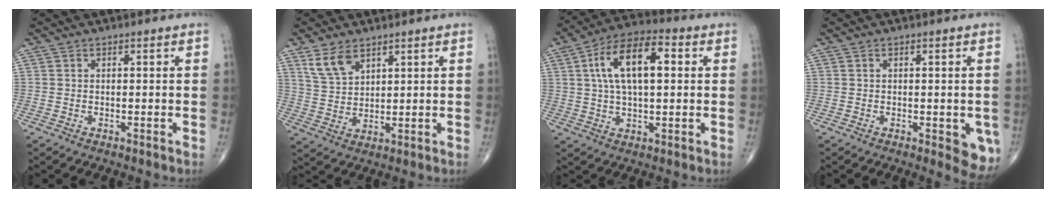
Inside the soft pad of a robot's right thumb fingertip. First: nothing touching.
{"total": 6.2, "force": [3.9, 3.4, 3.3], "torque": [-0.057, -0.018, 0.087]}
{"total": 14.3, "force": [3.1, 6.7, 12.3], "torque": [-0.212, 0.020, 0.050]}
{"total": 5.9, "force": [-1.6, 2.3, 5.2], "torque": [-0.038, -0.008, -0.018]}